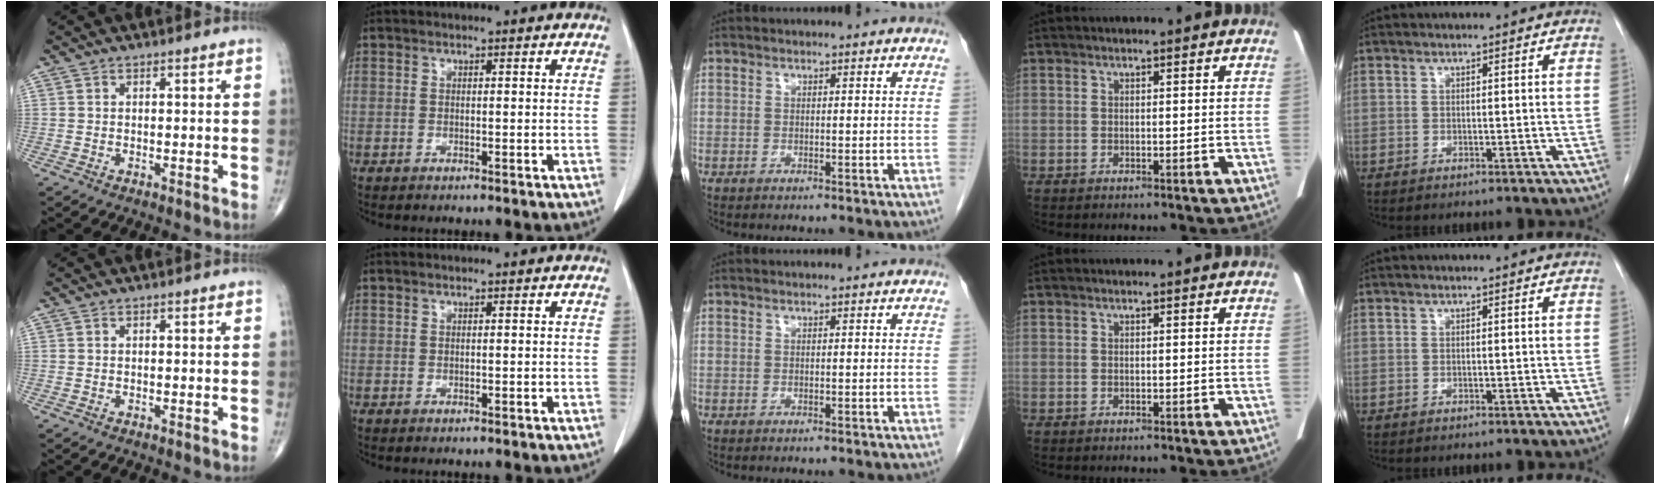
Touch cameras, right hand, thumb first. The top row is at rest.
{}